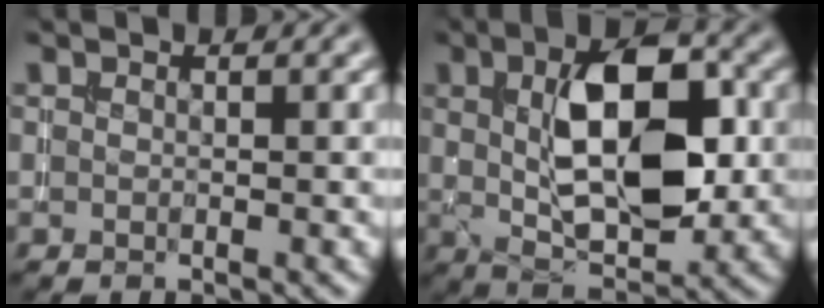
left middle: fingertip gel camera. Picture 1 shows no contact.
{"total": 9.5, "force": [1.5, 4.5, 8.3], "torque": [-0.136, 0.010, 0.023]}